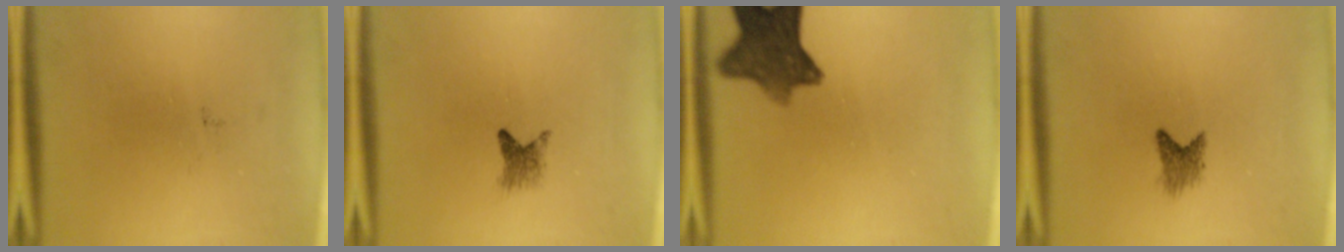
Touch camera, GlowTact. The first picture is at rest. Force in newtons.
{"total": 2.0}
{"total": 9.3}
{"total": 2.1}